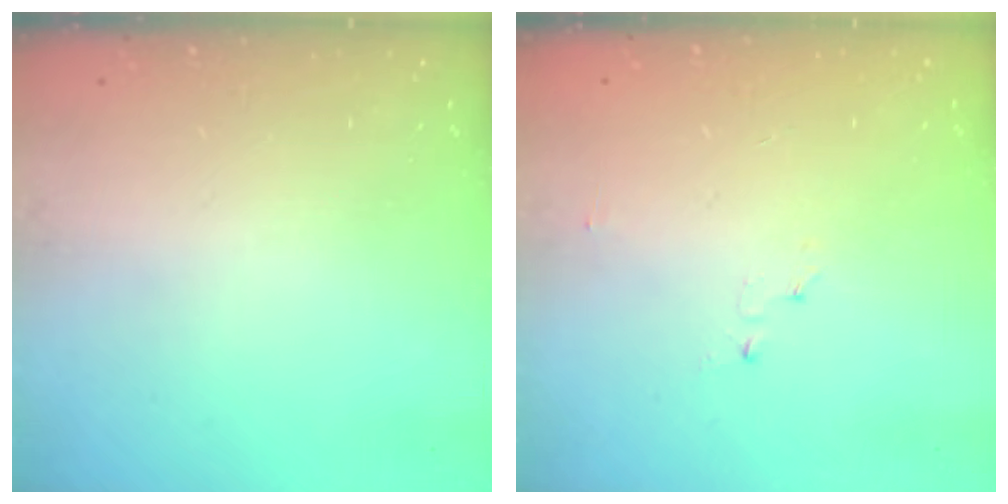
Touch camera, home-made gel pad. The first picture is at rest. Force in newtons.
{"total": 2.8, "press": 2.8, "slide": 0.3}